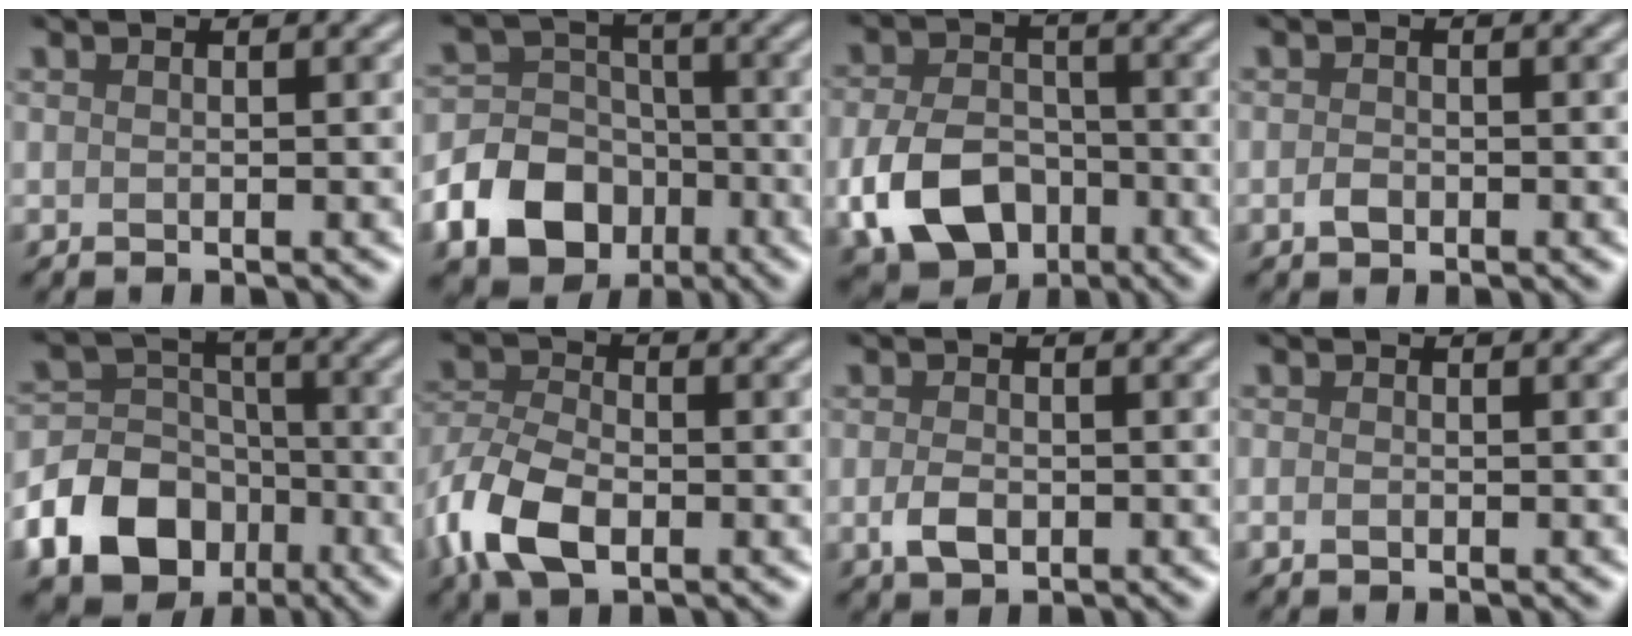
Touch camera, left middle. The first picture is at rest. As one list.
[{"total": 10.1, "force": [-4.5, 7.9, 4.3], "torque": [-0.076, -0.017, -0.108]}, {"total": 8.2, "force": [-3.2, 5.9, 4.7], "torque": [-0.097, -0.012, -0.062]}, {"total": 1.1, "force": [-0.5, 0.8, 0.7], "torque": [-0.015, -0.001, -0.011]}, {"total": 12.5, "force": [-5.8, 9.7, 5.3], "torque": [-0.113, -0.031, -0.127]}, {"total": 6.9, "force": [-3.0, 4.0, 4.7], "torque": [-0.112, -0.002, -0.071]}, {"total": 2.2, "force": [-0.6, 1.4, 1.6], "torque": [-0.034, -0.002, -0.014]}, {"total": 0.8, "force": [-0.3, 0.6, 0.5], "torque": [-0.009, -0.001, -0.008]}]